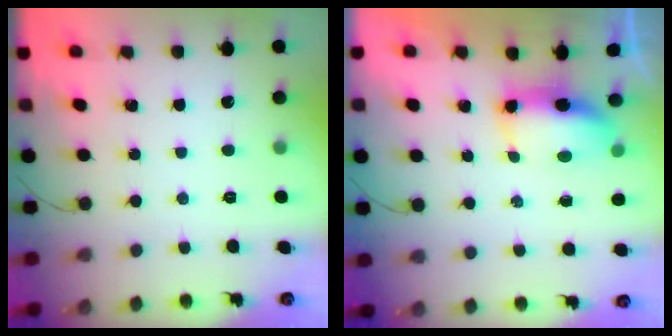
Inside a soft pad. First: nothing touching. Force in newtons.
{"total": 7.3, "press": 7.3, "slide": 0.6}